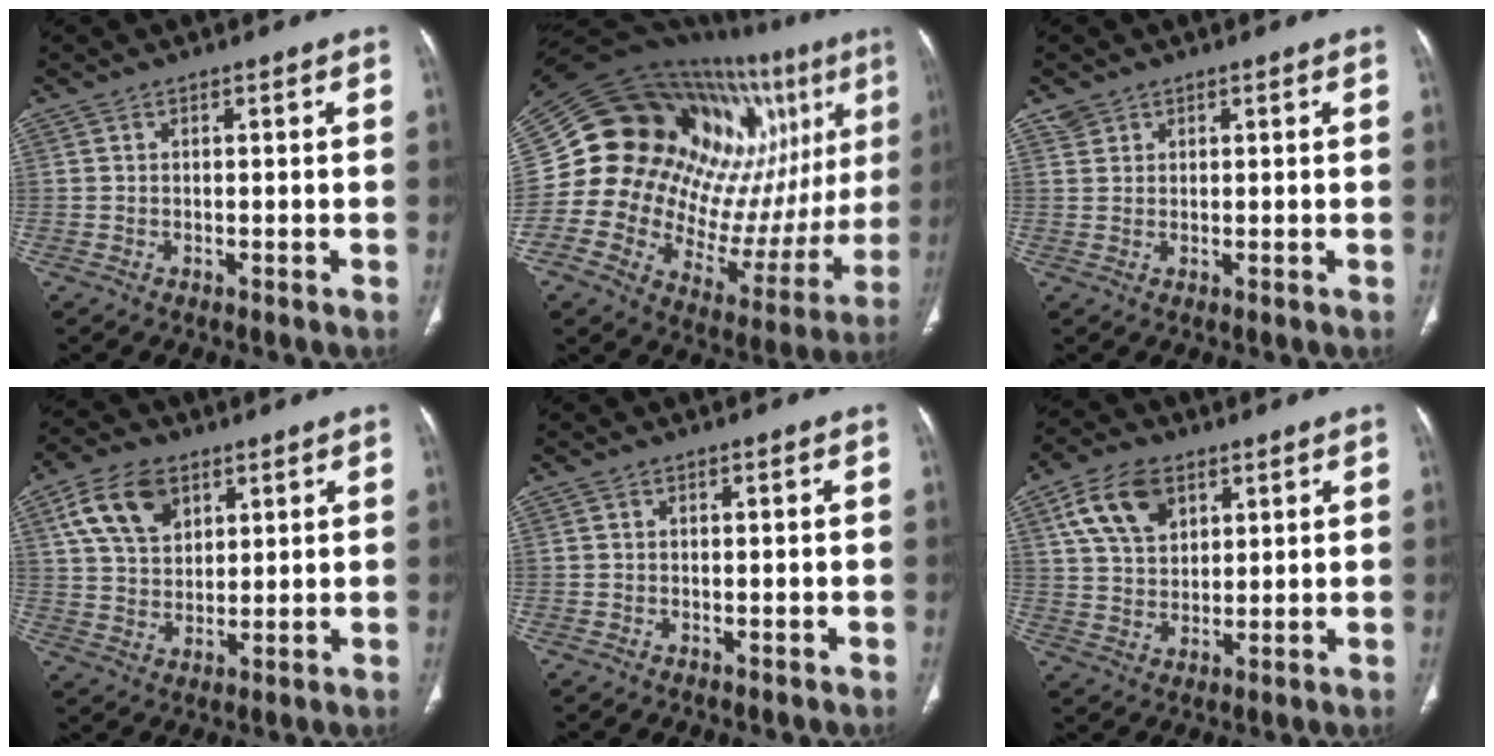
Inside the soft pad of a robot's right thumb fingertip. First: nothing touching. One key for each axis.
{"total": 33.5, "fx": 12.0, "fy": 16.3, "fz": 26.7, "tx": -0.363, "ty": 0.014, "tz": 0.203}
{"total": 1.6, "fx": 1.1, "fy": 1.2, "fz": 0.1, "tx": 0.011, "ty": -0.003, "tz": 0.017}
{"total": 10.8, "fx": 5.1, "fy": 7.0, "fz": 6.4, "tx": -0.098, "ty": -0.011, "tz": 0.097}
{"total": 0.0}
{"total": 10.5, "fx": 5.0, "fy": 6.7, "fz": 6.4, "tx": -0.099, "ty": -0.010, "tz": 0.095}